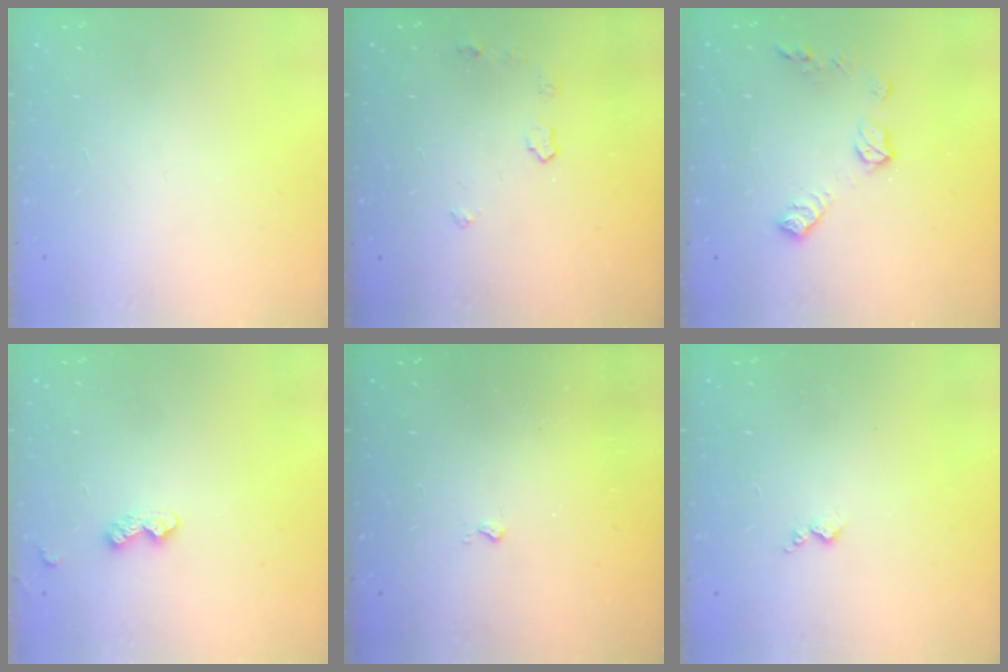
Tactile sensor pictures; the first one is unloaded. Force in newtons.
{"total": 4.8, "press": 4.7, "slide": 0.6}
{"total": 9.2, "press": 9.2, "slide": 0.3}
{"total": 7.7, "press": 7.6, "slide": 0.8}
{"total": 2.6, "press": 2.6, "slide": 0.5}
{"total": 2.4, "press": 2.4, "slide": 0.5}